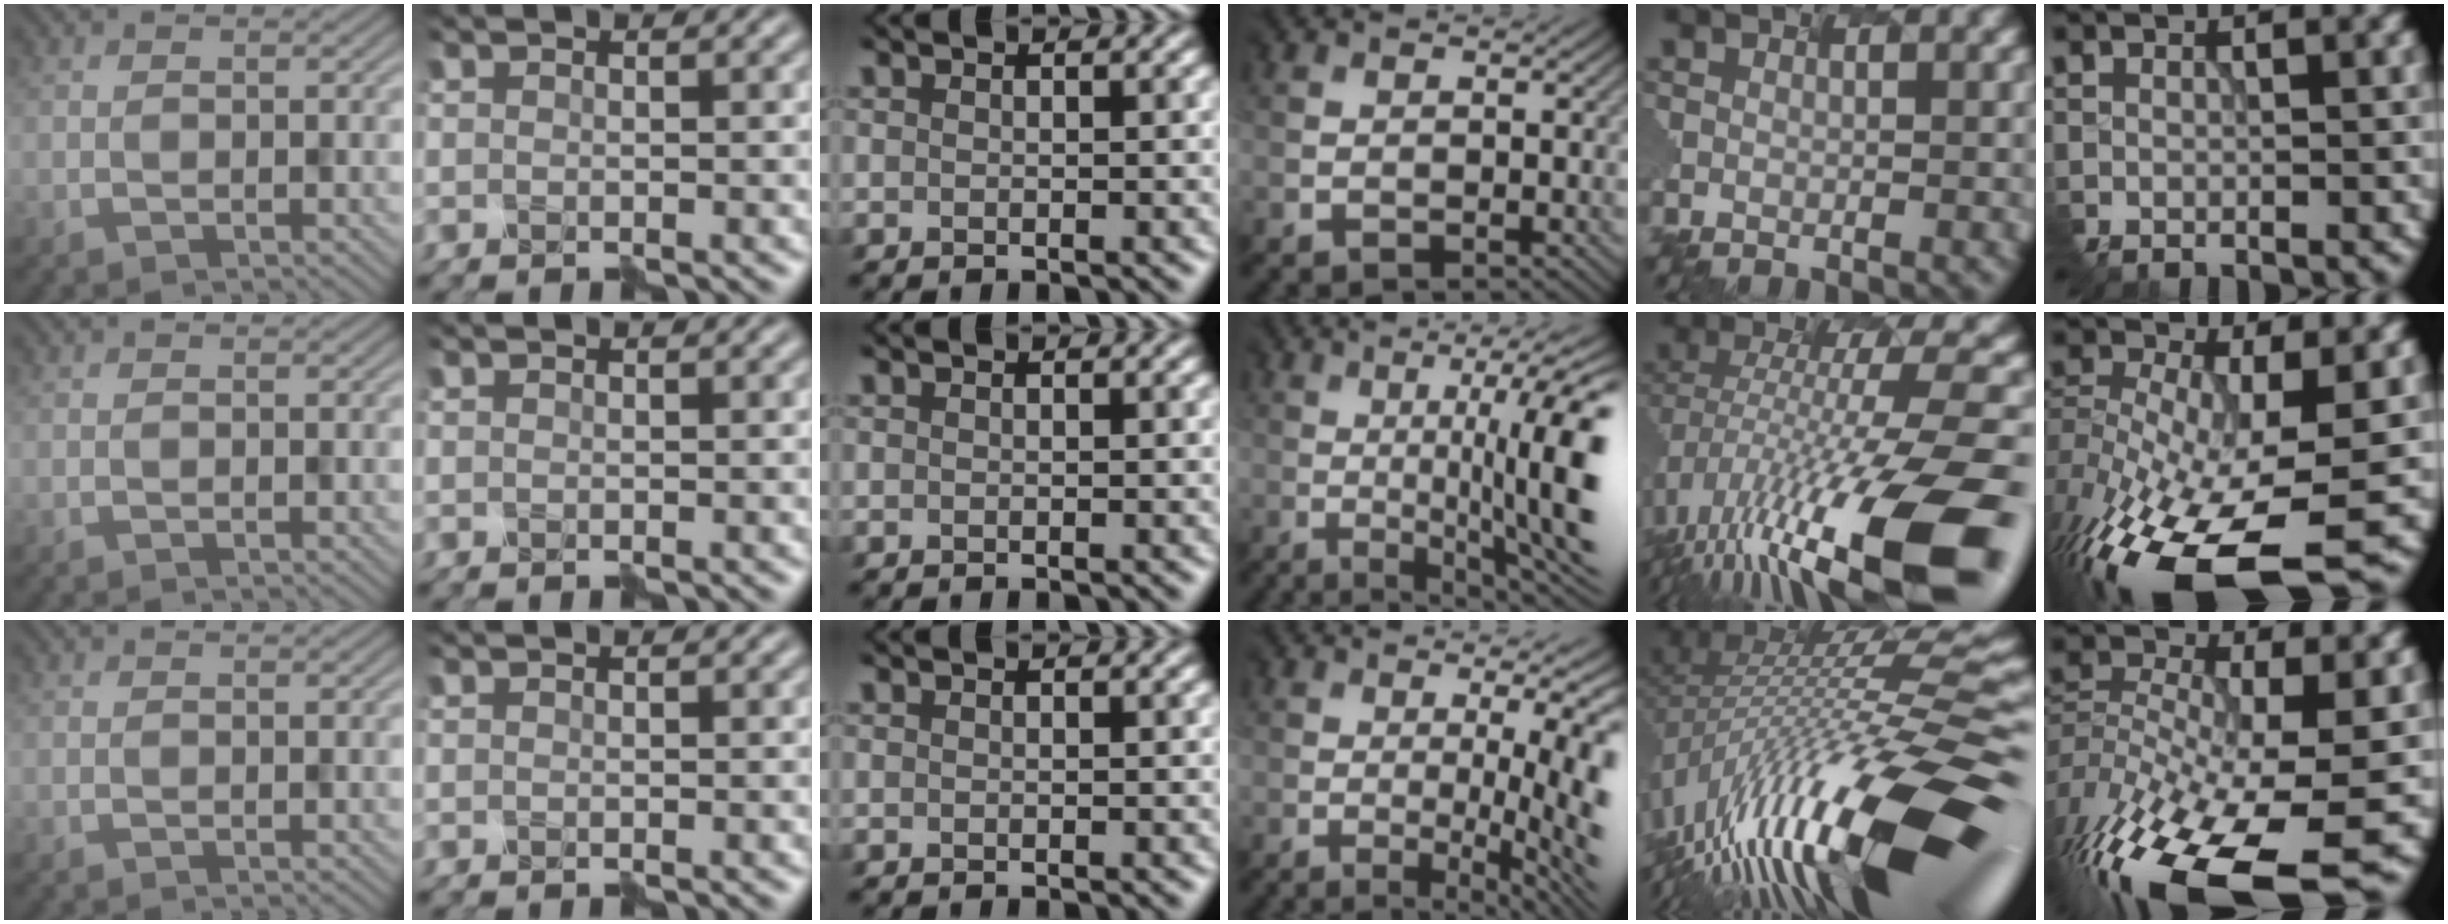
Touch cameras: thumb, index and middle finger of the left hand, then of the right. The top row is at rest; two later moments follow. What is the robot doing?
{"motion": "shake", "object": "plastic piggy bank"}